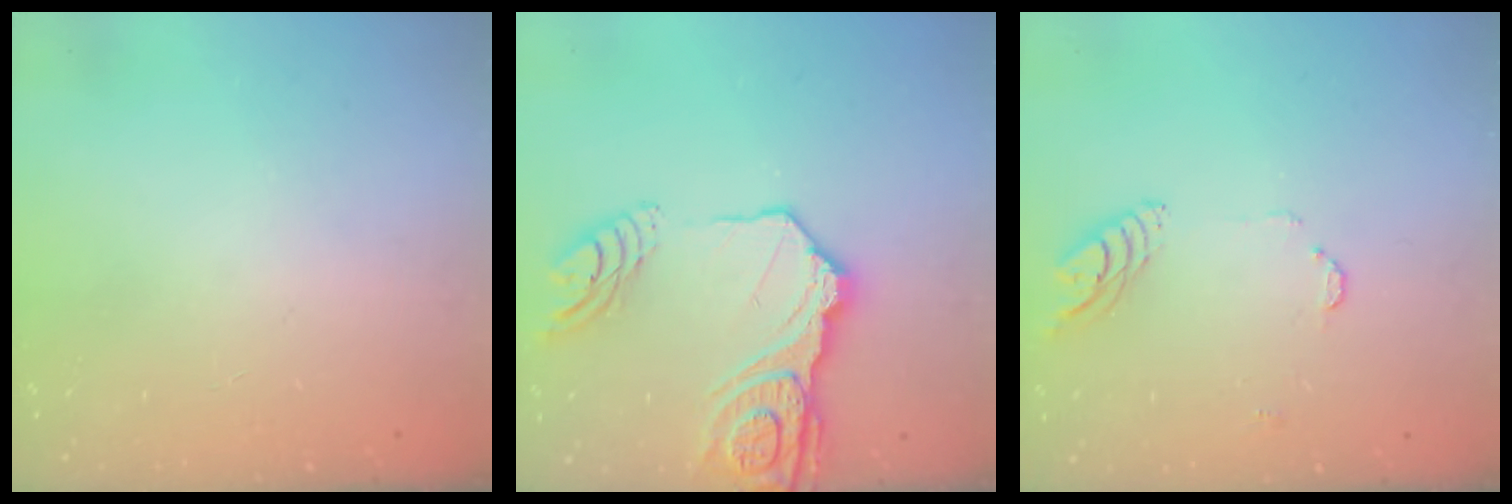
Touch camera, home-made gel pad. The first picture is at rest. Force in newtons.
{"total": 19.1, "press": 19.0, "slide": 2.1}
{"total": 7.5, "press": 7.5, "slide": 0.7}